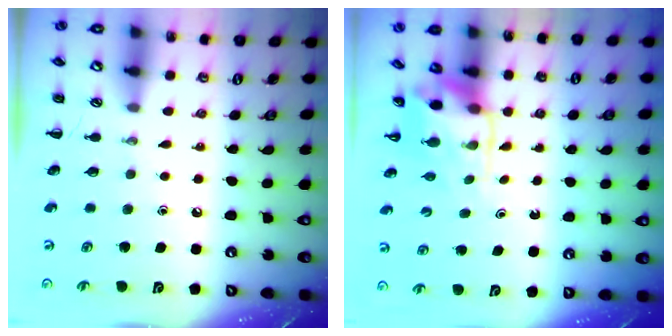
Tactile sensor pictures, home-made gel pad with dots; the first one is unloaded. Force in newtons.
{"total": 3.8, "press": 3.7, "slide": 0.7}